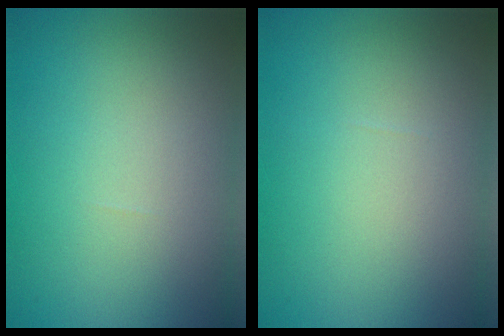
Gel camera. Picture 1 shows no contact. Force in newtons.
{"total": 0.0}